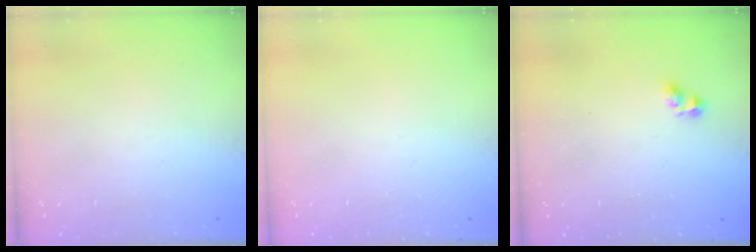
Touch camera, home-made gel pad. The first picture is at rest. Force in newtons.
{"total": 0.0}
{"total": 2.4, "press": 2.3, "slide": 0.4}